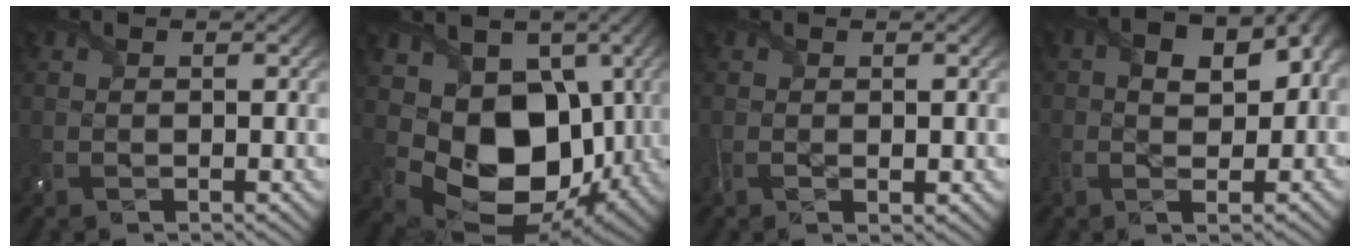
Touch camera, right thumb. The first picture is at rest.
{"total": 12.9, "force": [1.1, 10.0, 8.1], "torque": [-0.145, -0.033, 0.018]}
{"total": 1.9, "force": [-0.2, 1.0, 1.6], "torque": [-0.035, -0.007, -0.004]}
{"total": 9.6, "force": [1.4, 5.1, 8.1], "torque": [-0.113, 0.017, 0.022]}